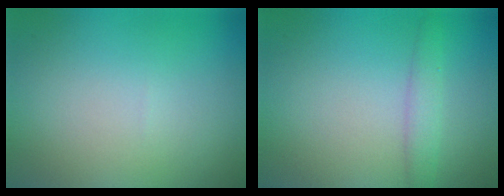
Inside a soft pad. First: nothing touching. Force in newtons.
{"total": 1.9, "press": 1.9, "slide": 0.1}